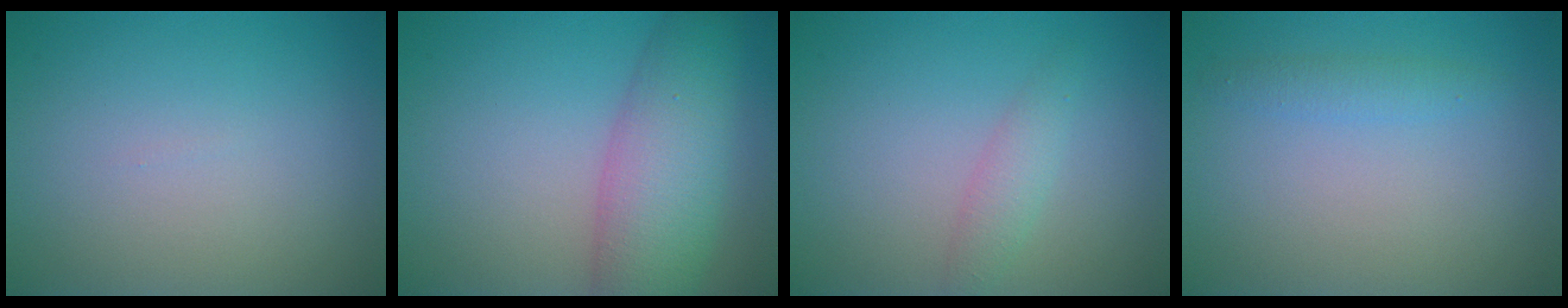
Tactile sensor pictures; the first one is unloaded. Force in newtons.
{"total": 7.4, "press": 7.3, "slide": 0.3}
{"total": 1.7, "press": 1.7, "slide": 0.1}
{"total": 1.3, "press": 1.3, "slide": 0.0}